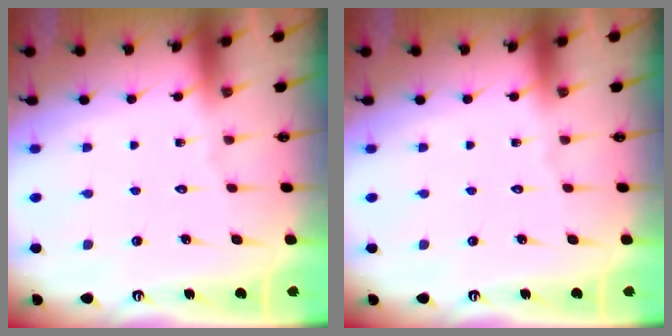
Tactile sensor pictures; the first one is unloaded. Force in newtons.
{"total": 0.0}